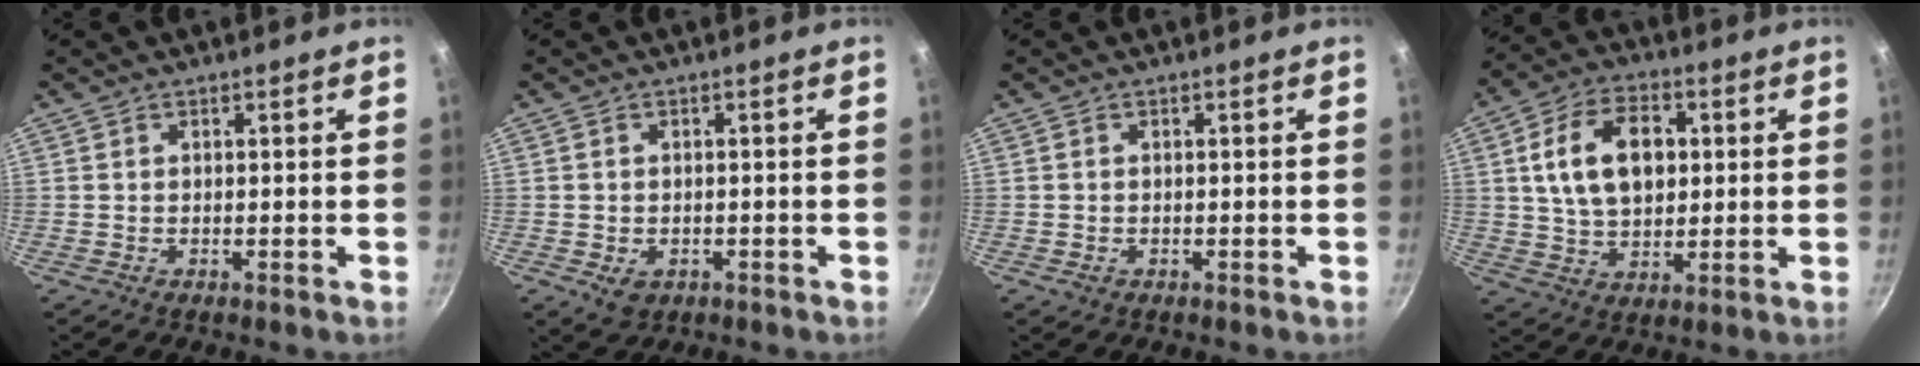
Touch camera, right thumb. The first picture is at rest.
{"total": 3.5, "force": [-1.0, 2.7, 2.0], "torque": [-0.028, 0.000, -0.005]}
{"total": 0.9, "force": [-0.4, 0.7, 0.4], "torque": [-0.007, -0.002, -0.005]}
{"total": 14.0, "force": [2.7, 9.2, 10.2], "torque": [-0.154, 0.005, 0.043]}